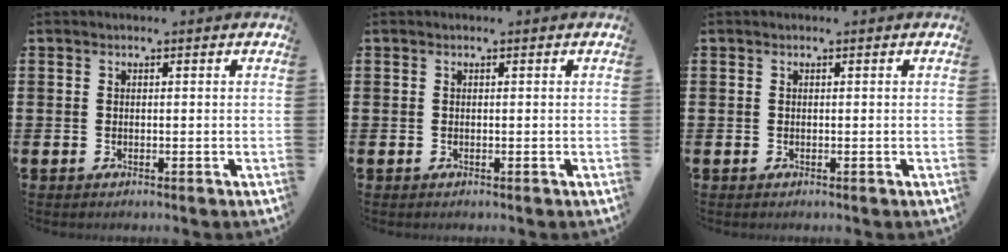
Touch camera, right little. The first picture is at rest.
{"total": 0.0}
{"total": 0.0}